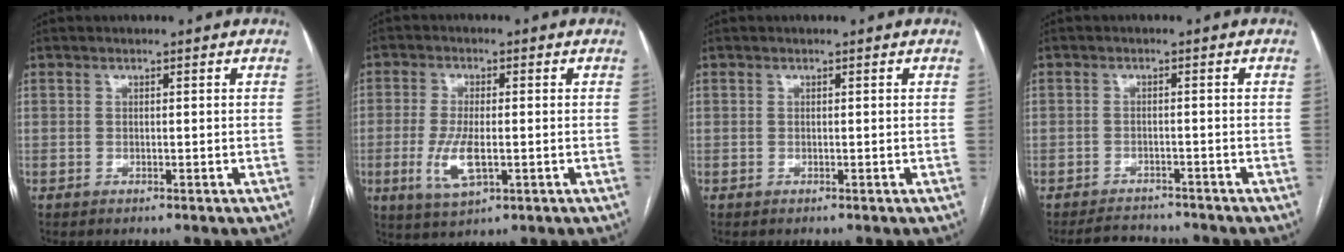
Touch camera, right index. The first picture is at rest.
{"total": 6.7, "force": [-1.5, 2.4, 6.1], "torque": [-0.134, -0.011, -0.023]}
{"total": 0.0}
{"total": 4.7, "force": [-4.4, 1.5, 0.2], "torque": [-0.002, -0.002, -0.069]}